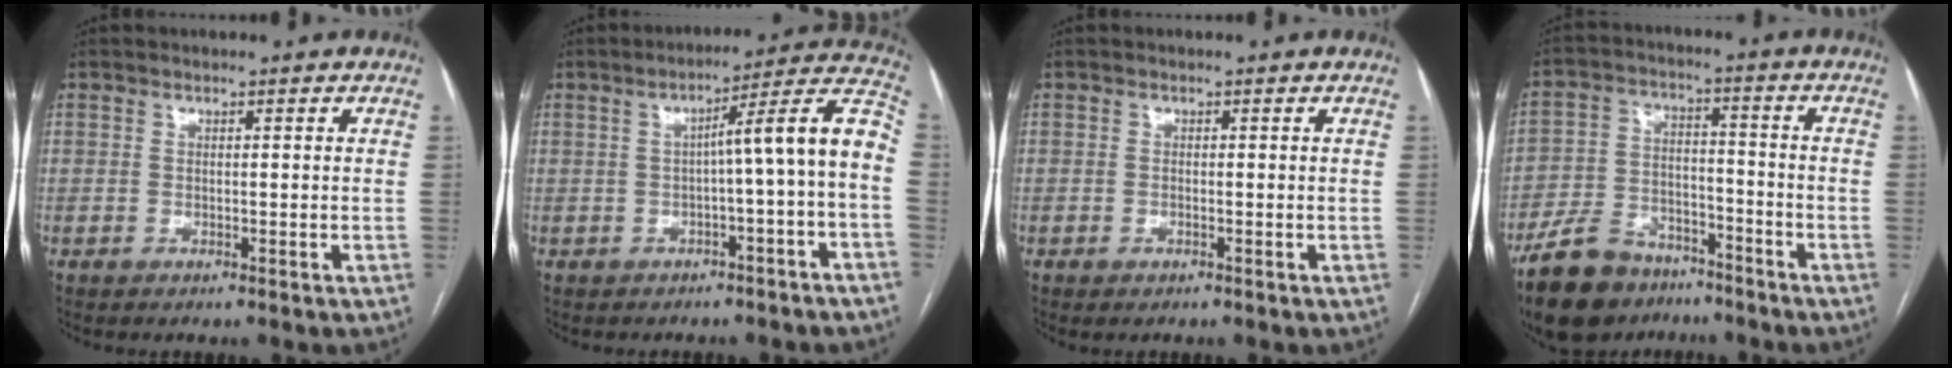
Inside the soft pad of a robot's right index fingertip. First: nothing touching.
{"total": 10.2, "force": [-1.4, -0.4, 10.1], "torque": [-0.128, 0.035, -0.023]}
{"total": 0.6, "force": [-0.4, 0.1, 0.4], "torque": [-0.006, -0.001, -0.005]}
{"total": 12.6, "force": [-9.5, 6.6, 5.1], "torque": [-0.103, 0.008, -0.163]}